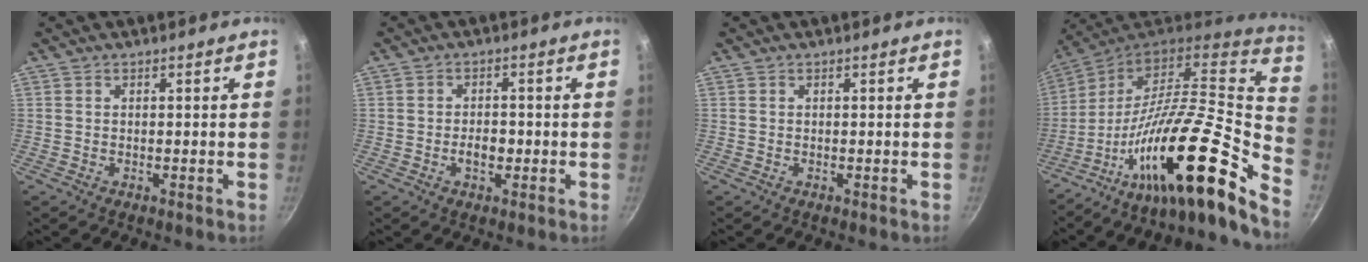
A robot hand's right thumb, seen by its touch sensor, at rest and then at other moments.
{"total": 3.2, "force": [-0.9, 2.0, 2.4], "torque": [-0.027, 0.010, -0.014]}
{"total": 0.0}
{"total": 30.0, "force": [-11.7, 8.2, 26.4], "torque": [-0.355, 0.032, -0.208]}